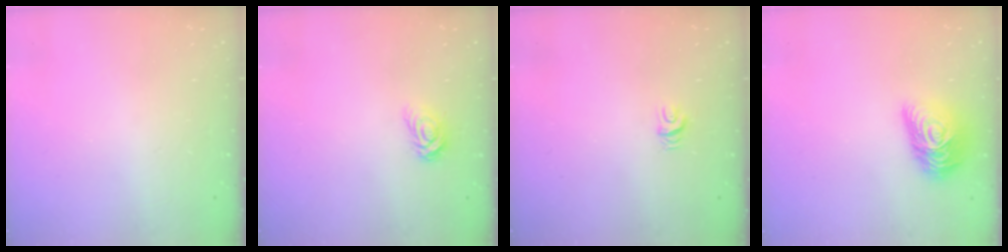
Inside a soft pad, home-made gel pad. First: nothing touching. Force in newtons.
{"total": 4.2, "press": 4.1, "slide": 0.4}
{"total": 5.0, "press": 5.0, "slide": 0.5}
{"total": 13.5, "press": 13.5, "slide": 0.9}